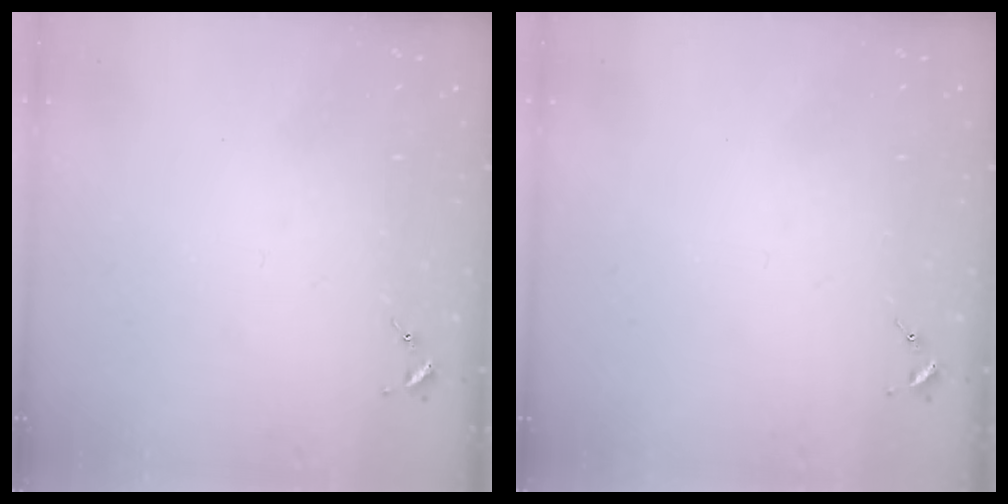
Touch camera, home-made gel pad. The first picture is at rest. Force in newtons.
{"total": 0.0}